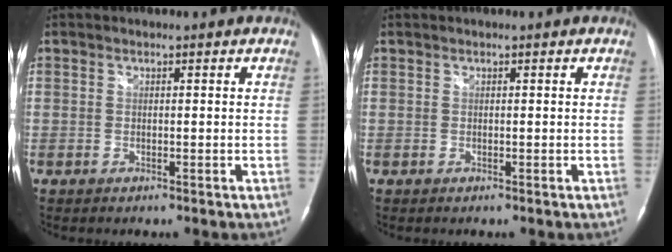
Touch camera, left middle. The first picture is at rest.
{"total": 0.0}